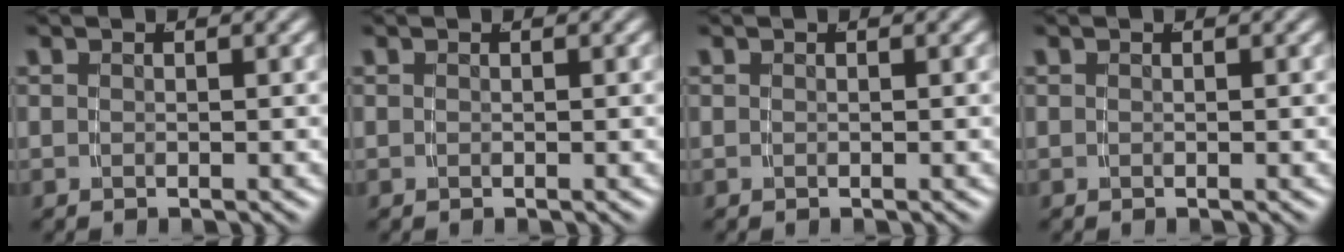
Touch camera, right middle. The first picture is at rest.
{"total": 0.0}
{"total": 0.0}
{"total": 0.0}